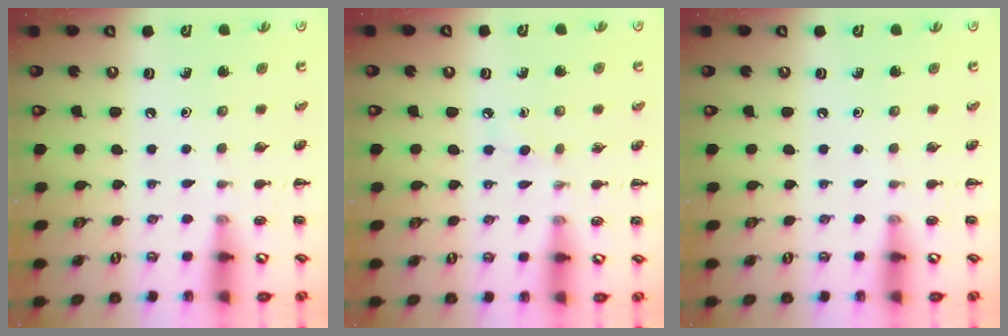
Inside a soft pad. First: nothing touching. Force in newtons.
{"total": 2.4, "press": 2.2, "slide": 1.0}
{"total": 0.0}